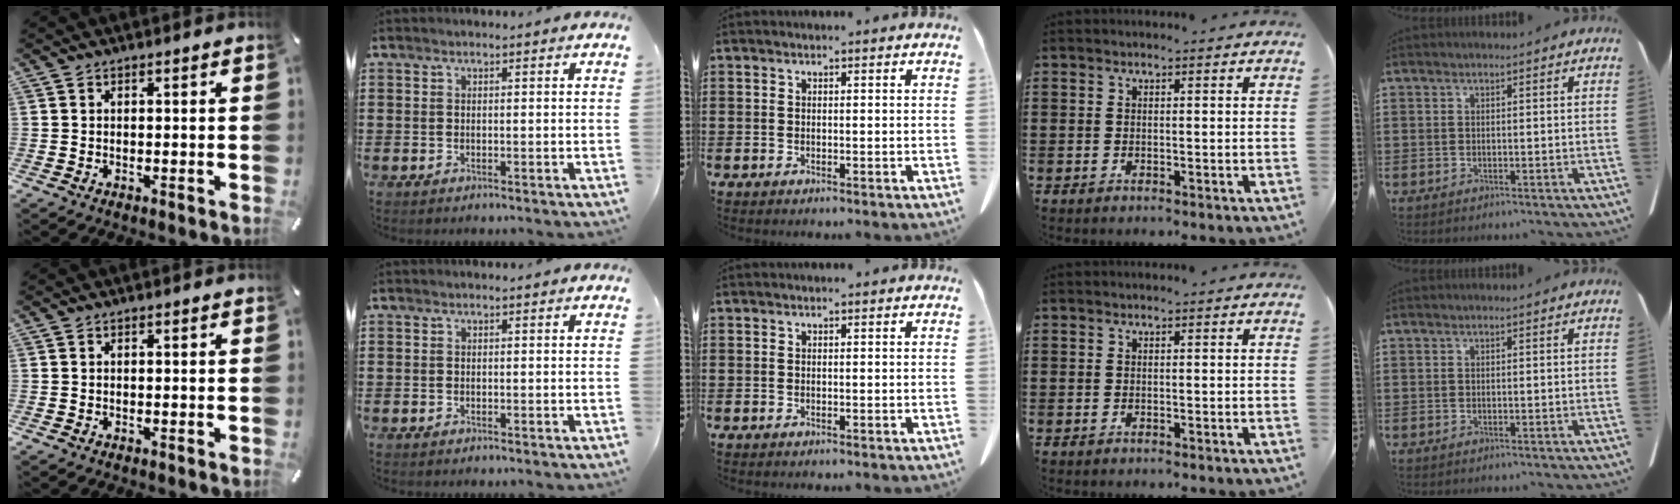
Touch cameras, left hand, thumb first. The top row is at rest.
{}